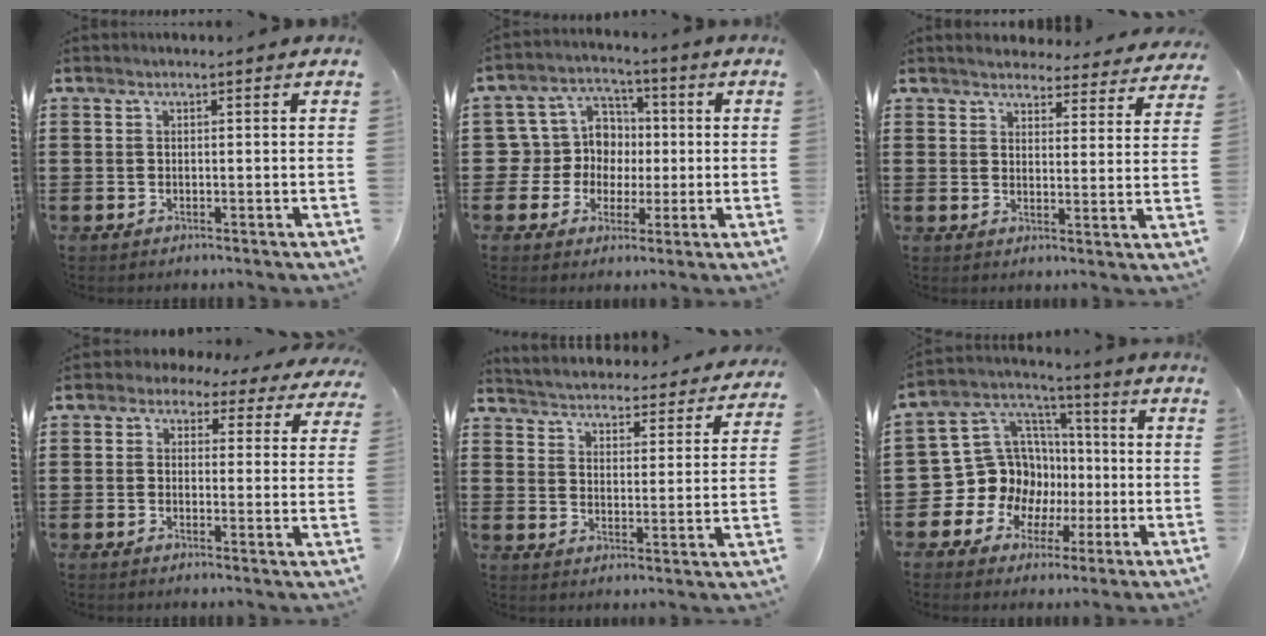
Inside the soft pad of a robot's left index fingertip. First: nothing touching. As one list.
[{"total": 8.0, "force": [0.2, 7.8, 1.9], "torque": [-0.086, 0.002, 0.004]}, {"total": 3.7, "force": [3.7, 0.1, 0.3], "torque": [-0.015, -0.026, 0.061]}, {"total": 2.5, "force": [1.7, 1.7, 0.8], "torque": [-0.028, -0.002, 0.028]}, {"total": 3.7, "force": [3.7, -0.3, -0.2], "torque": [-0.021, -0.035, 0.056]}, {"total": 12.7, "force": [-1.0, 12.0, 4.0], "torque": [-0.121, -0.017, -0.006]}]